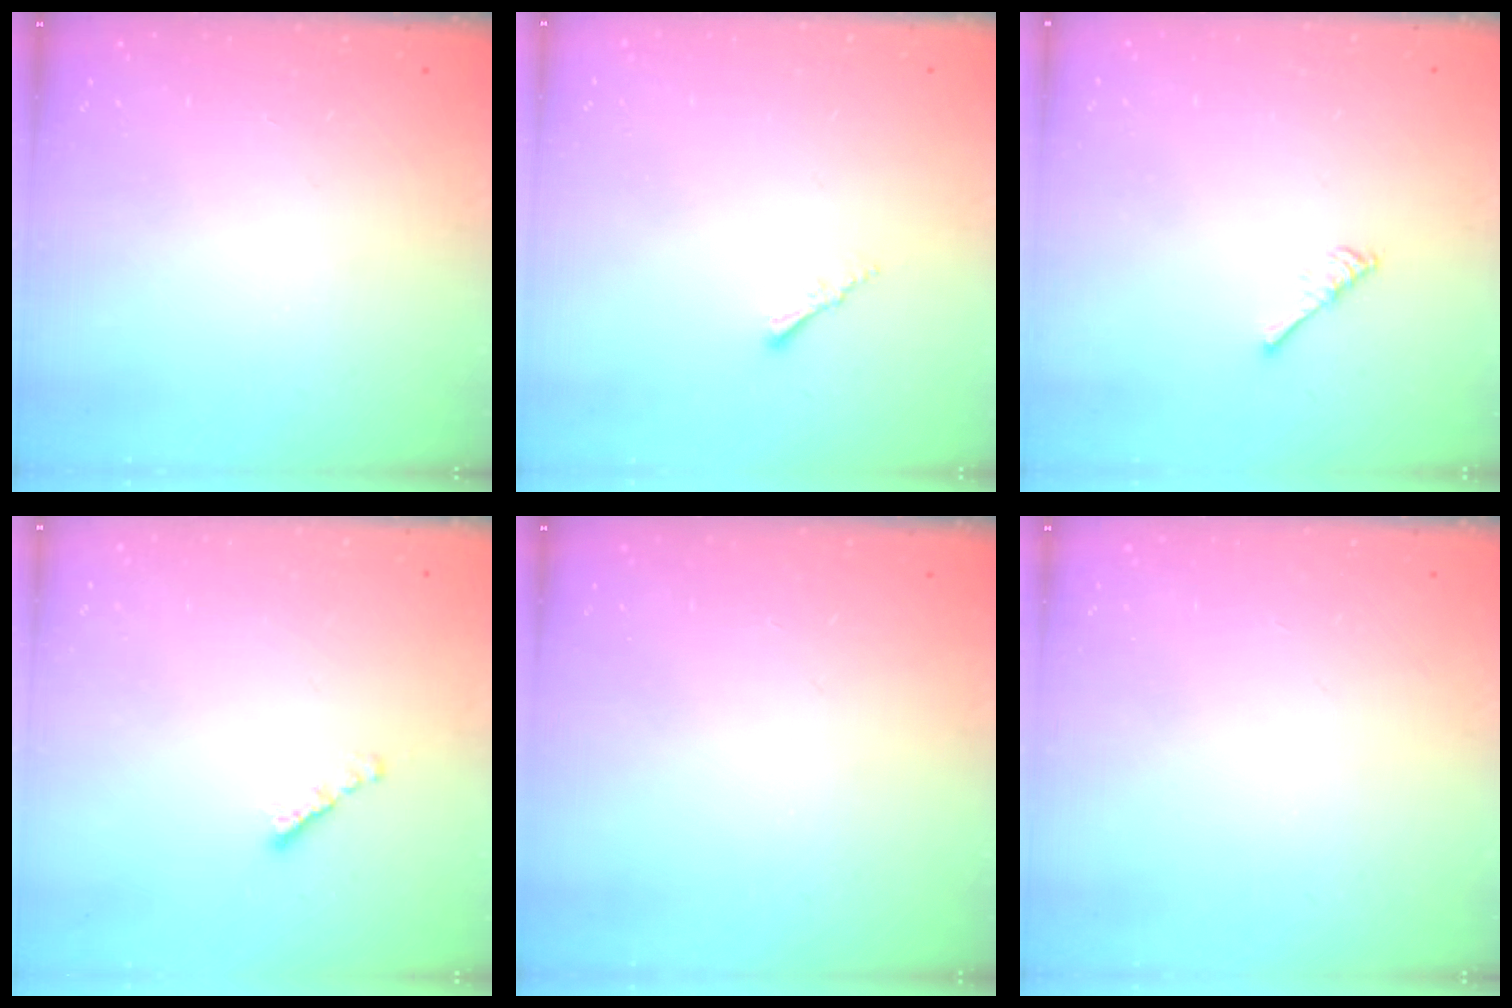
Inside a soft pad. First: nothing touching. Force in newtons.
{"total": 1.5, "press": 1.5, "slide": 0.4}
{"total": 2.7, "press": 2.6, "slide": 0.5}
{"total": 2.2, "press": 2.1, "slide": 0.7}
{"total": 0.0}
{"total": 0.0}